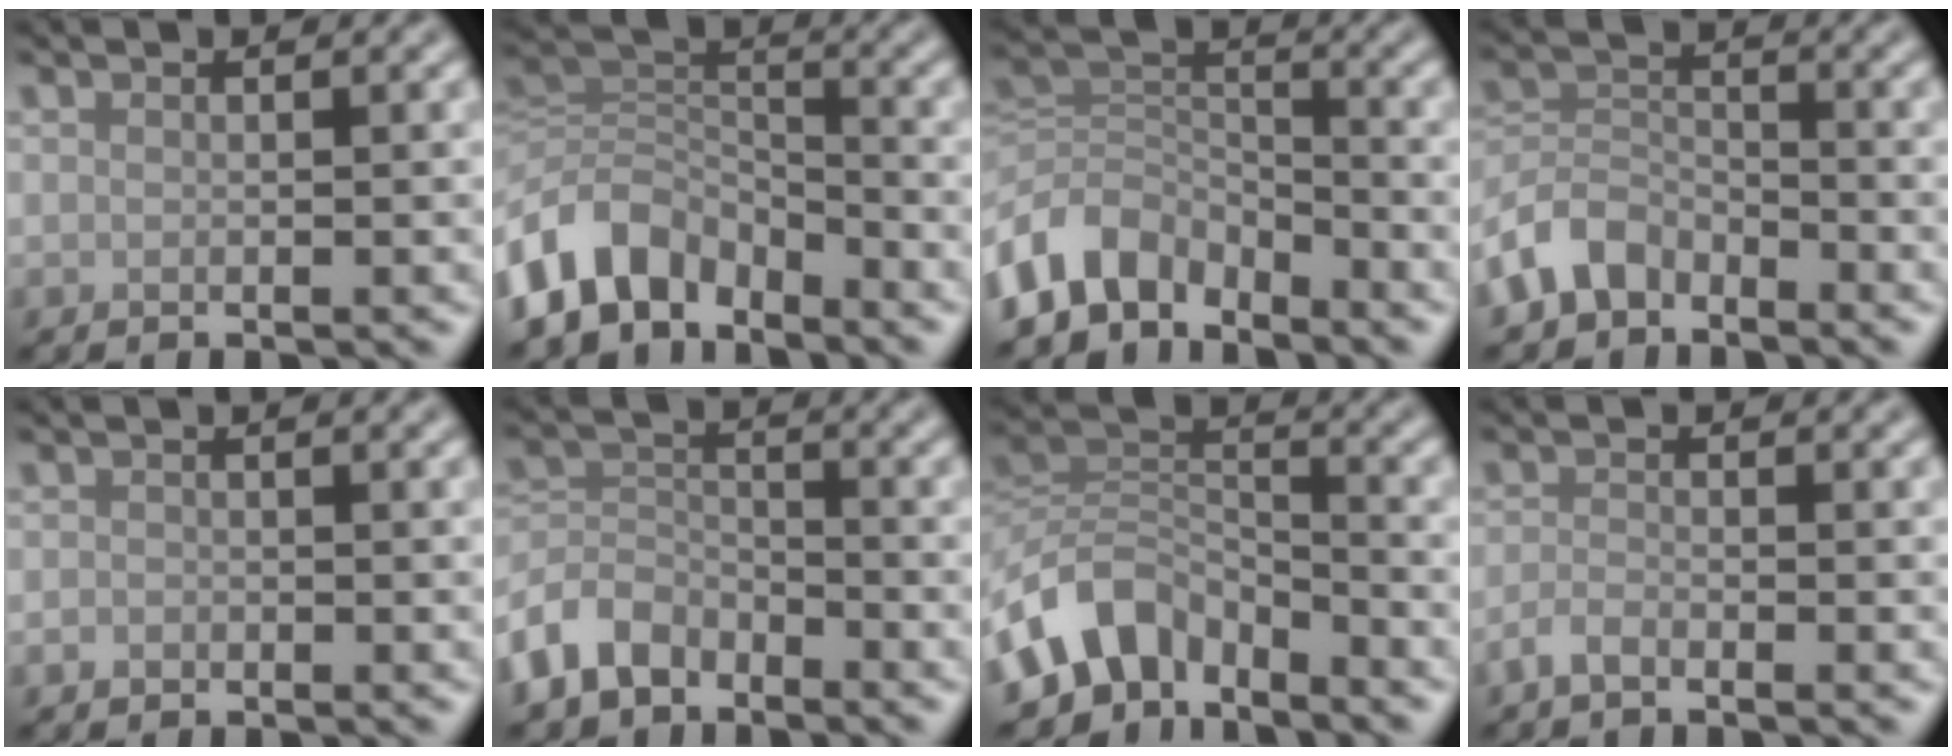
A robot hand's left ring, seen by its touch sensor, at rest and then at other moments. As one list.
[{"total": 7.1, "force": [-4.7, 4.3, 3.2], "torque": [-0.051, 0.002, -0.098]}, {"total": 5.9, "force": [-4.1, 3.6, 2.4], "torque": [-0.033, 0.003, -0.088]}, {"total": 4.3, "force": [-3.2, 2.5, 1.4], "torque": [-0.026, 0.001, -0.077]}, {"total": 0.7, "force": [-0.4, 0.5, 0.1], "torque": [0.000, -0.004, -0.008]}, {"total": 5.0, "force": [-3.5, 3.0, 1.8], "torque": [-0.038, -0.002, -0.083]}, {"total": 5.8, "force": [-4.4, 3.2, 1.9], "torque": [-0.023, -0.001, -0.094]}, {"total": 1.4, "force": [-1.0, 0.4, 0.8], "torque": [-0.021, 0.000, -0.025]}]